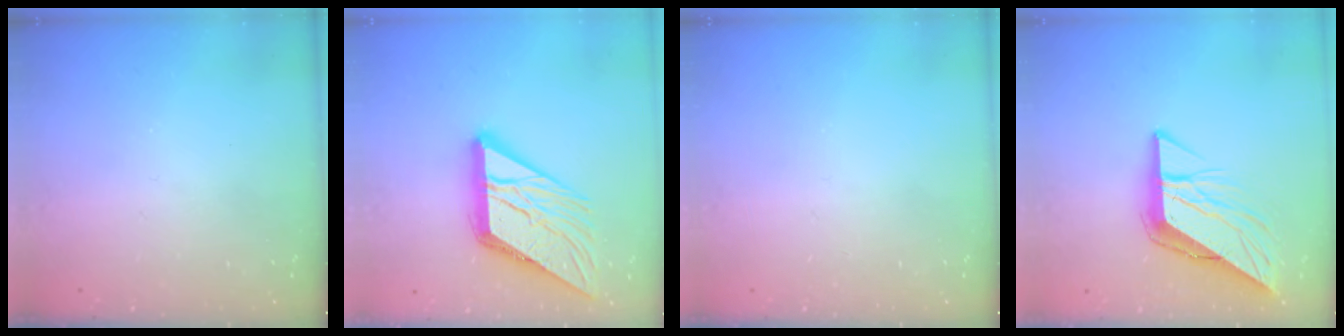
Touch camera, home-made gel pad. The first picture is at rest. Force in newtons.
{"total": 20.0, "press": 19.8, "slide": 2.2}
{"total": 0.0}
{"total": 10.6, "press": 10.5, "slide": 1.3}